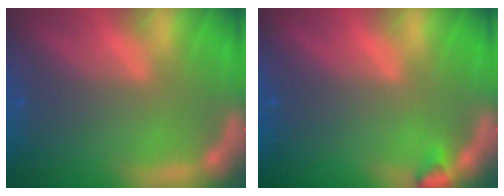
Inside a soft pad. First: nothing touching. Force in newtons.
{"total": 0.9}